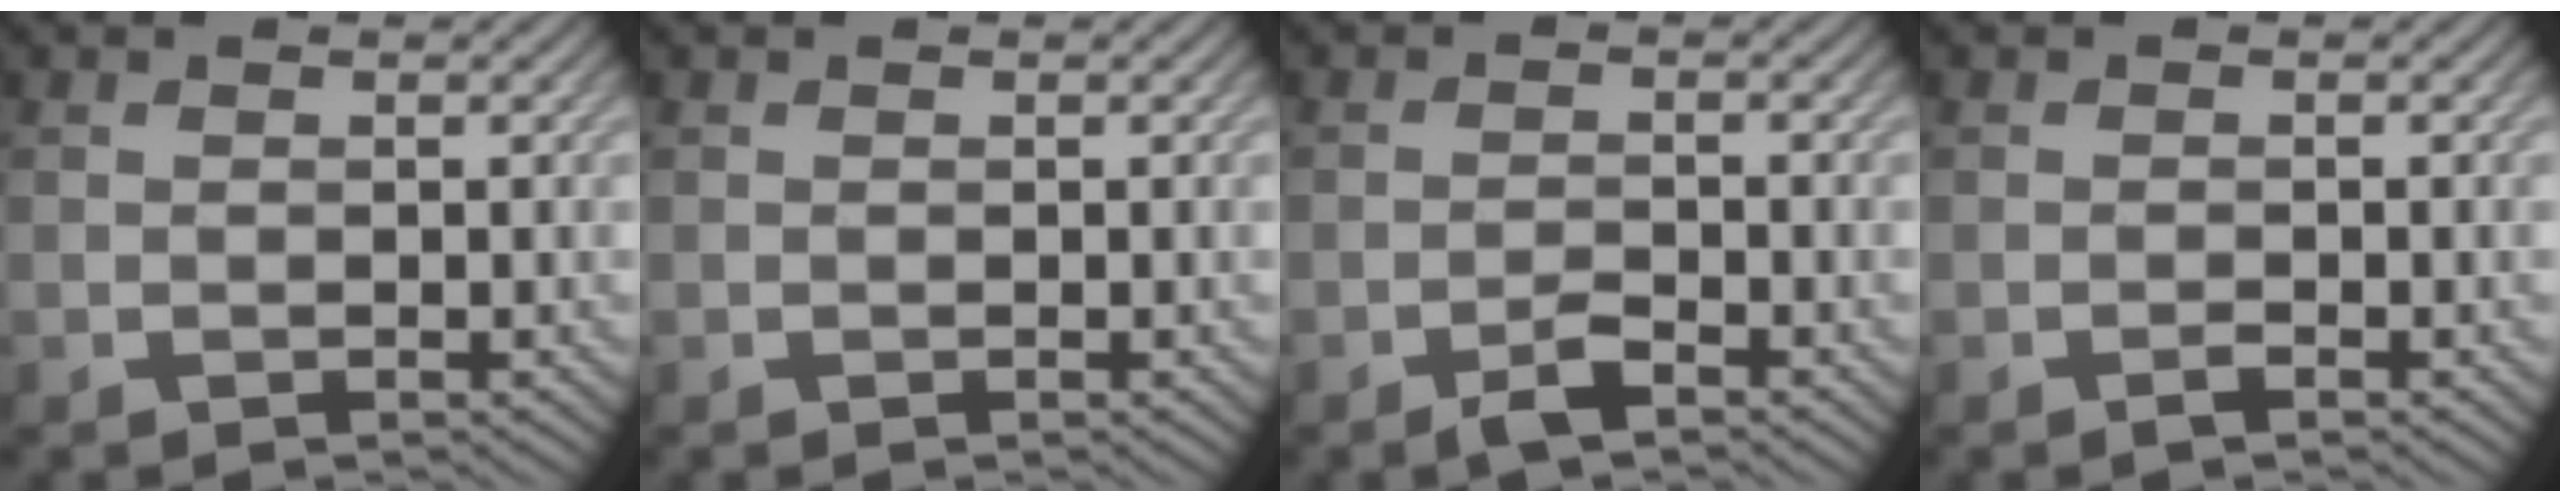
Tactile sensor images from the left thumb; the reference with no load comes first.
{"total": 0.0}
{"total": 2.3, "force": [-1.7, 0.4, 1.5], "torque": [-0.029, 0.003, -0.036]}
{"total": 0.8, "force": [-0.6, 0.1, 0.5], "torque": [-0.008, 0.002, -0.010]}